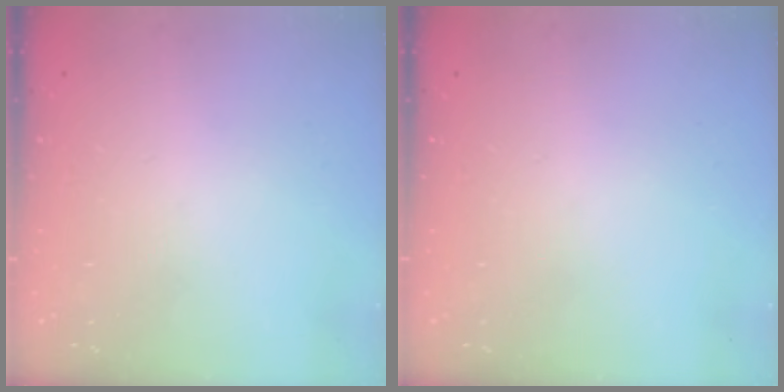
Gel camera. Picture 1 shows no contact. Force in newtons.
{"total": 0.0}